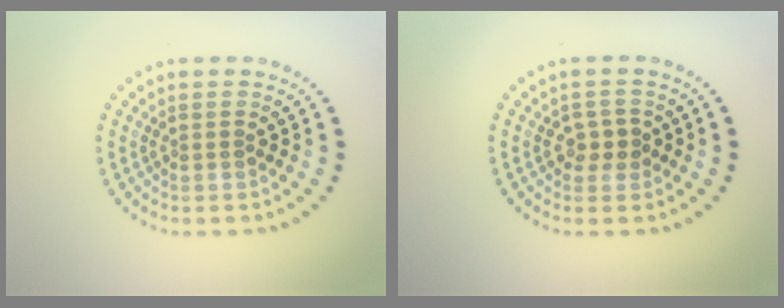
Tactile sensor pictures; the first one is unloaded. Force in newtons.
{"total": 1.9, "press": 1.8, "slide": 0.5}